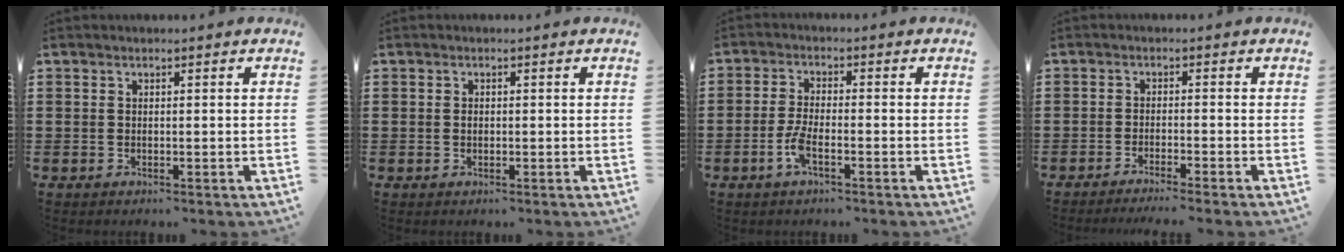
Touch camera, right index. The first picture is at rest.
{"total": 0.8, "force": [-0.1, 0.4, 0.7], "torque": [-0.016, -0.001, -0.001]}
{"total": 3.8, "force": [-1.9, 1.0, 3.2], "torque": [-0.083, -0.007, -0.042]}
{"total": 1.7, "force": [-1.5, -0.3, 0.6], "torque": [-0.010, 0.001, -0.030]}